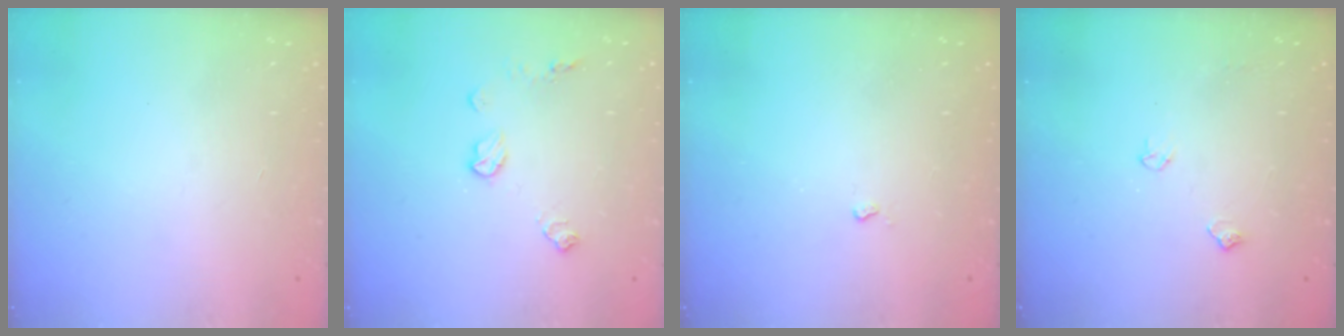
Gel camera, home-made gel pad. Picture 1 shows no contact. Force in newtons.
{"total": 7.9, "press": 7.9, "slide": 0.0}
{"total": 2.4, "press": 2.3, "slide": 0.5}
{"total": 4.9, "press": 4.8, "slide": 0.7}